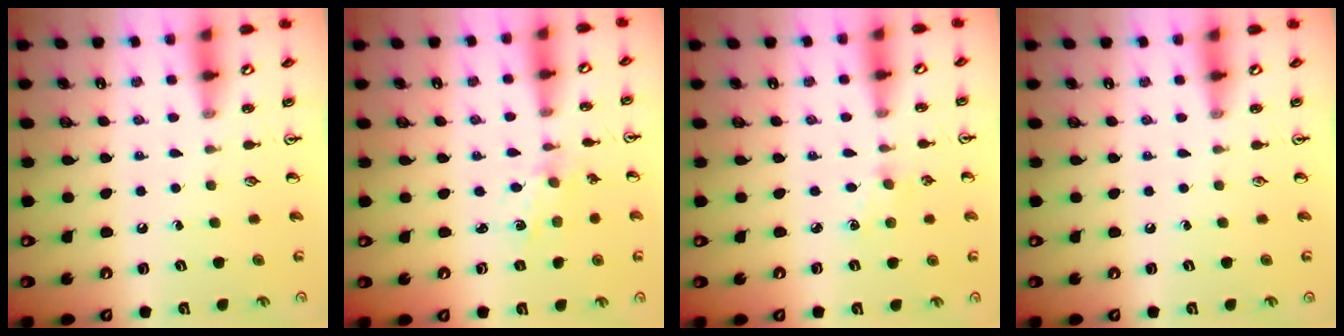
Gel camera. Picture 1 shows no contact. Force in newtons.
{"total": 0.8, "press": 0.8, "slide": 0.2}
{"total": 2.9, "press": 2.9, "slide": 0.4}
{"total": 0.0}